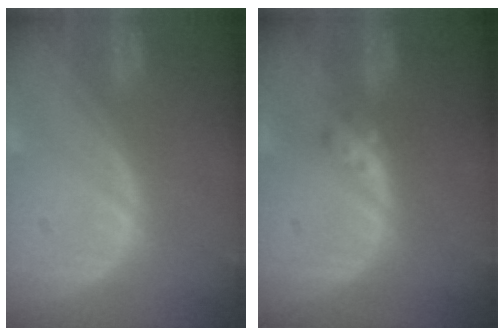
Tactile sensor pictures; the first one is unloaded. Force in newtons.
{"total": 2.3, "press": 2.0, "slide": 1.2}